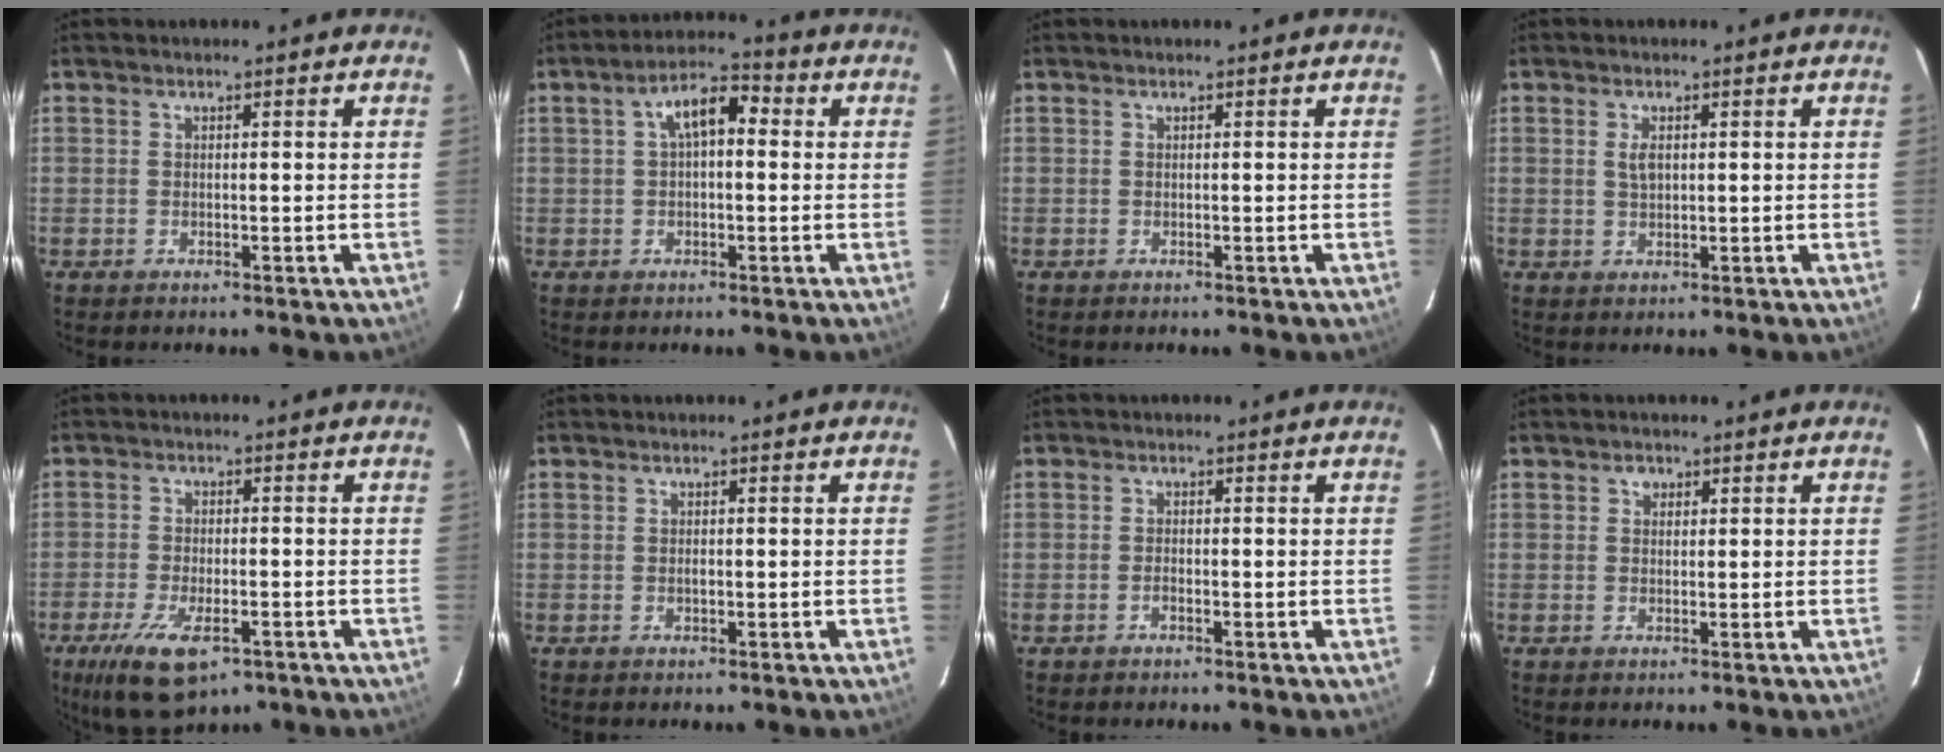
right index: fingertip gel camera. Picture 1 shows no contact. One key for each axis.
{"total": 6.7, "fx": 1.0, "fy": 3.3, "fz": 5.7, "tx": -0.100, "ty": 0.026, "tz": 0.016}
{"total": 0.0}
{"total": 2.3, "fx": 0.6, "fy": 1.2, "fz": 1.9, "tx": -0.035, "ty": 0.002, "tz": 0.012}
{"total": 10.9, "fx": -6.2, "fy": 4.5, "fz": 7.8, "tx": -0.172, "ty": -0.031, "tz": -0.103}
{"total": 0.7, "fx": -0.2, "fy": 0.4, "fz": 0.6, "tx": -0.009, "ty": 0.001, "tz": -0.003}
{"total": 1.0, "fx": -0.6, "fy": 0.4, "fz": 0.7, "tx": -0.017, "ty": 0.001, "tz": -0.012}
{"total": 1.3, "fx": 0.5, "fy": 1.2, "fz": 0.3, "tx": -0.004, "ty": 0.006, "tz": 0.007}